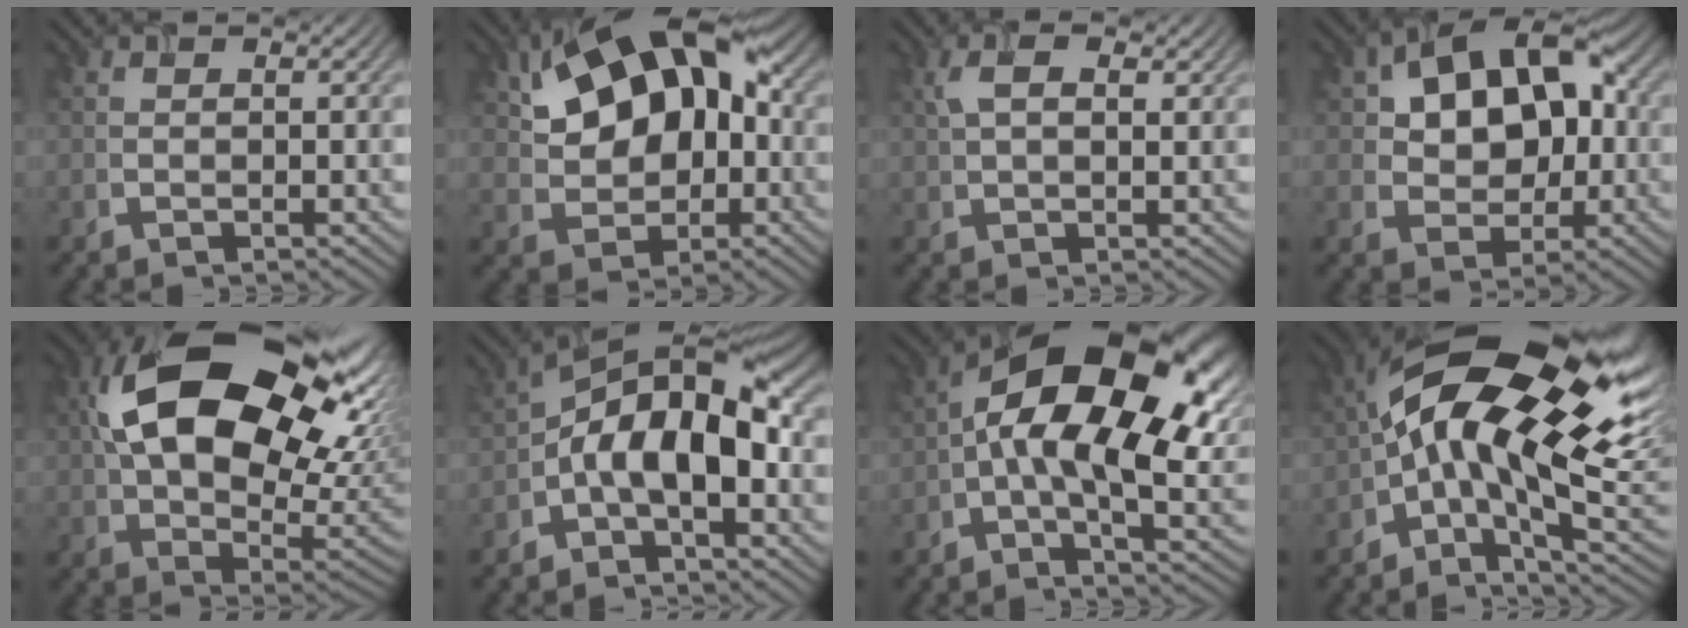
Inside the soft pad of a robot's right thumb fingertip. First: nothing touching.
{"total": 13.9, "force": [3.9, 8.7, 10.1], "torque": [-0.188, 0.019, 0.065]}
{"total": 3.9, "force": [1.5, 1.8, 3.1], "torque": [-0.072, 0.006, 0.029]}
{"total": 12.5, "force": [3.2, 8.3, 8.8], "torque": [-0.140, 0.018, 0.042]}
{"total": 22.6, "force": [7.4, 13.9, 16.1], "torque": [-0.326, 0.006, 0.156]}
{"total": 11.5, "force": [-1.3, 5.4, 10.1], "torque": [-0.170, 0.020, -0.034]}
{"total": 18.6, "force": [2.8, 8.8, 16.2], "torque": [-0.269, 0.015, 0.032]}
{"total": 19.7, "force": [2.8, 8.5, 17.6], "torque": [-0.301, 0.010, 0.041]}